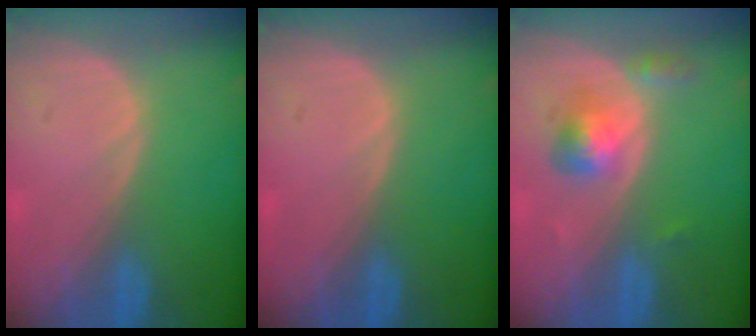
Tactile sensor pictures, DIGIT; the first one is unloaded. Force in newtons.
{"total": 0.0}
{"total": 4.0, "press": 4.0, "slide": 0.2}